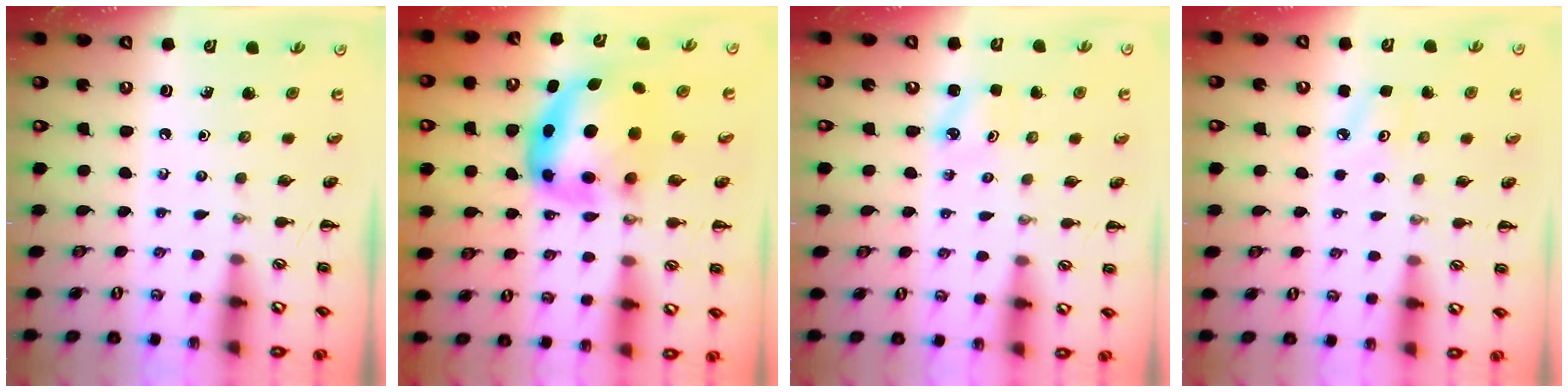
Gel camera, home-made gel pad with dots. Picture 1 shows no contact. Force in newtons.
{"total": 7.8, "press": 7.5, "slide": 2.1}
{"total": 1.9, "press": 1.8, "slide": 0.5}
{"total": 5.2, "press": 5.0, "slide": 1.3}